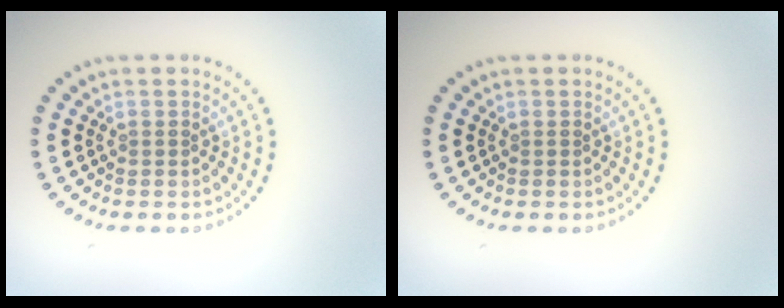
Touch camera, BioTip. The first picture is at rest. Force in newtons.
{"total": 0.0}